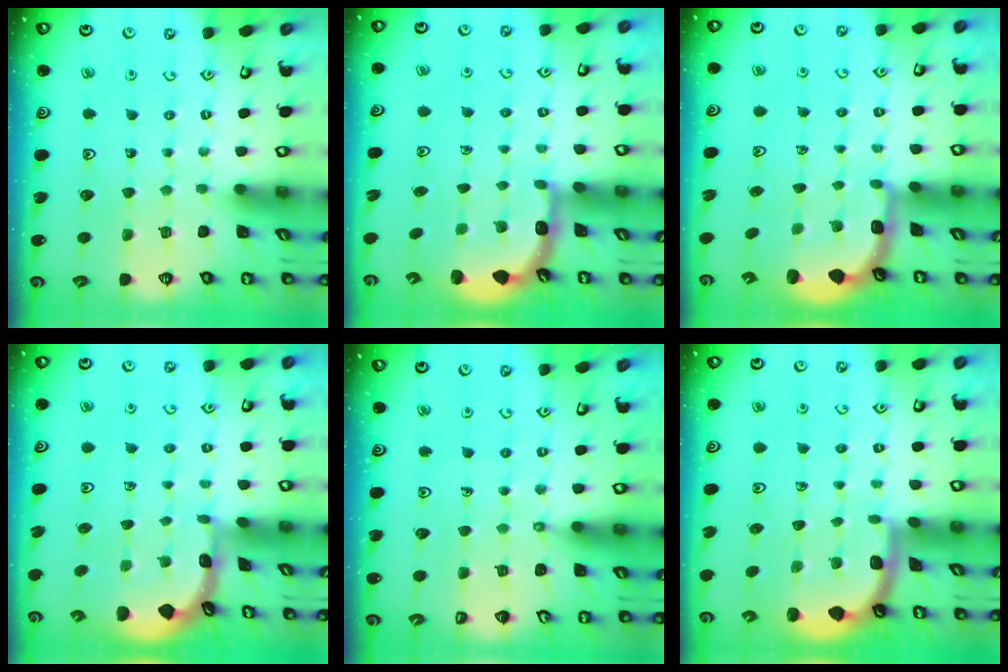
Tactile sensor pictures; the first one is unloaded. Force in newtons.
{"total": 3.2, "press": 2.5, "slide": 2.0}
{"total": 3.0, "press": 2.0, "slide": 2.2}
{"total": 1.2, "press": 1.1, "slide": 0.2}
{"total": 2.3, "press": 2.3, "slide": 0.5}
{"total": 1.7, "press": 1.7, "slide": 0.0}